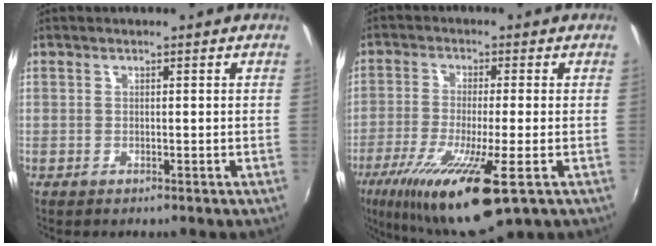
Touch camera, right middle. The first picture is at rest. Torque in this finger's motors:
{"motor_torque": [1.52, -0.62, 0.45, 0.21]}